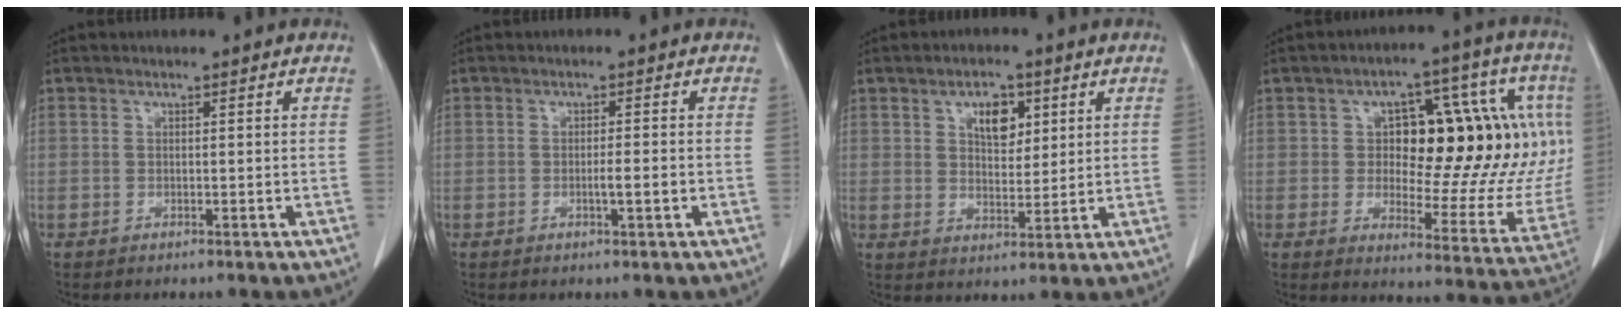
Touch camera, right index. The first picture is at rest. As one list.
[{"total": 2.0, "force": [-0.6, 0.0, 1.9], "torque": [-0.031, 0.000, -0.012]}, {"total": 5.5, "force": [2.4, 2.9, 4.0], "torque": [-0.066, 0.003, 0.043]}, {"total": 22.0, "force": [4.0, 9.3, 19.5], "torque": [-0.229, 0.036, 0.062]}]